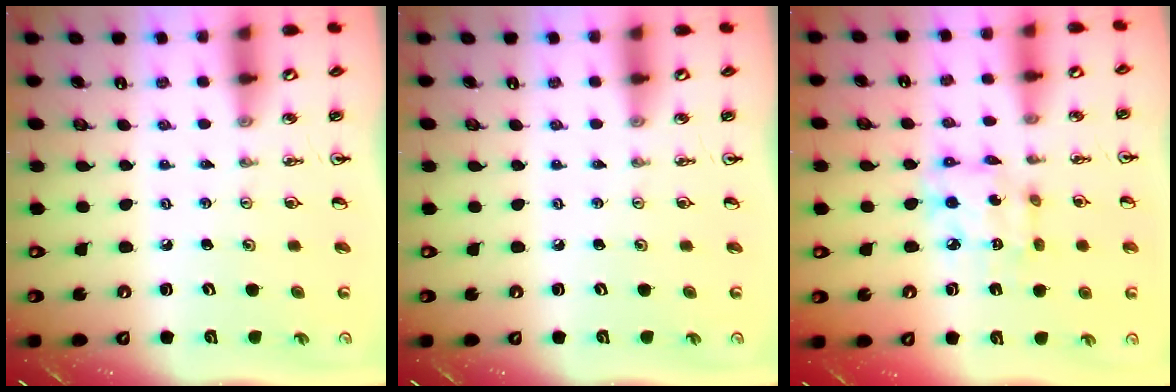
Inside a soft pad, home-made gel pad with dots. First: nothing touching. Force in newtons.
{"total": 0.0}
{"total": 8.2, "press": 8.1, "slide": 0.4}